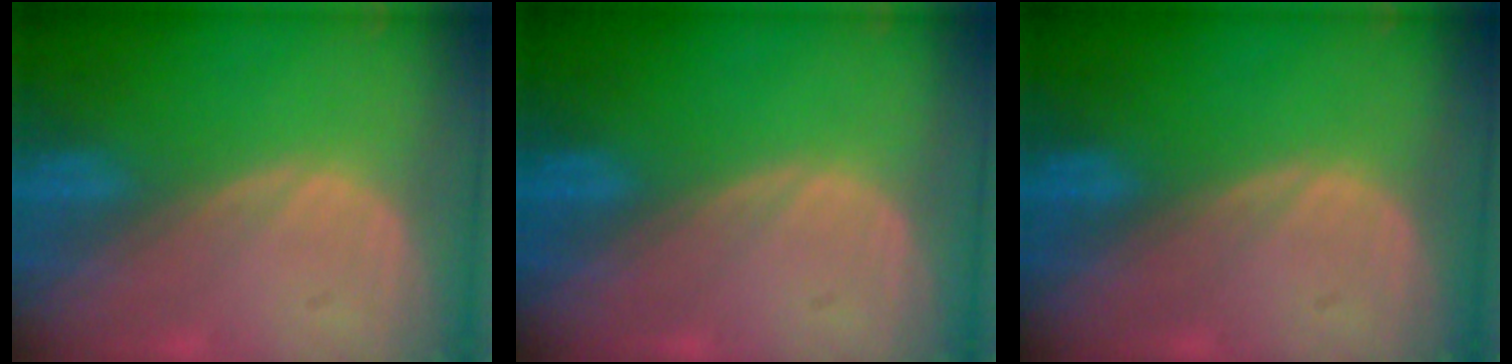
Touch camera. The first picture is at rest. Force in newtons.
{"total": 0.0}
{"total": 0.0}